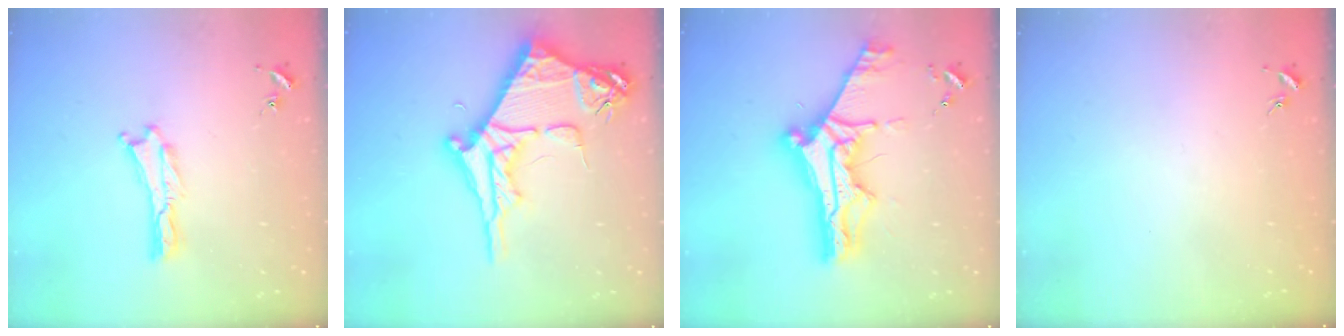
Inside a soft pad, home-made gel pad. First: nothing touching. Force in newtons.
{"total": 10.4, "press": 10.4, "slide": 0.9}
{"total": 11.7, "press": 11.6, "slide": 1.2}
{"total": 0.0}